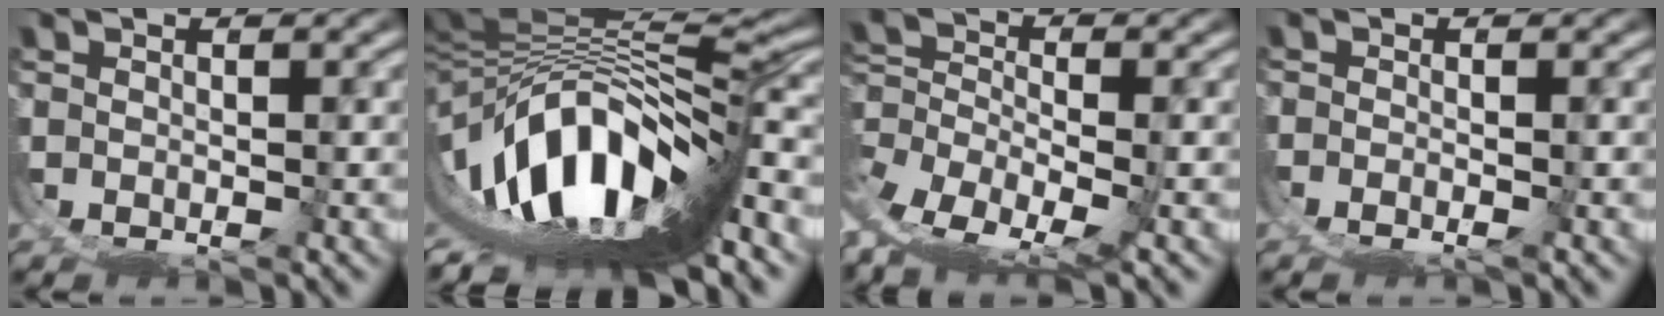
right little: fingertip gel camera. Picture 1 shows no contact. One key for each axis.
{"total": 23.4, "fx": -2.9, "fy": 13.6, "fz": 18.9, "tx": -0.318, "ty": -0.014, "tz": -0.029}
{"total": 11.4, "fx": -0.7, "fy": 8.6, "fz": 7.4, "tx": -0.172, "ty": -0.047, "tz": -0.001}
{"total": 3.1, "fx": -2.2, "fy": 1.6, "fz": 1.6, "tx": -0.024, "ty": -0.014, "tz": -0.030}